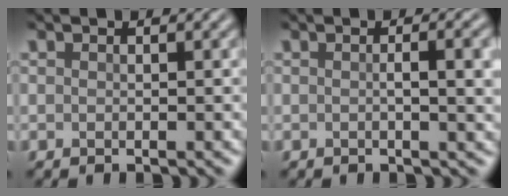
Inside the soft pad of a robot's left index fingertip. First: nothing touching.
{"total": 3.5, "force": [0.1, 1.0, 3.4], "torque": [-0.043, 0.004, 0.000]}